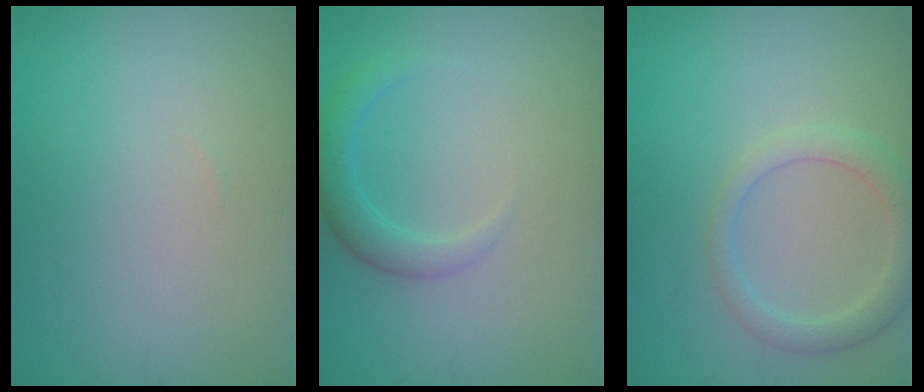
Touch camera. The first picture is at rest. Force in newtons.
{"total": 2.3, "press": 2.3, "slide": 0.1}
{"total": 2.6, "press": 2.6, "slide": 0.3}